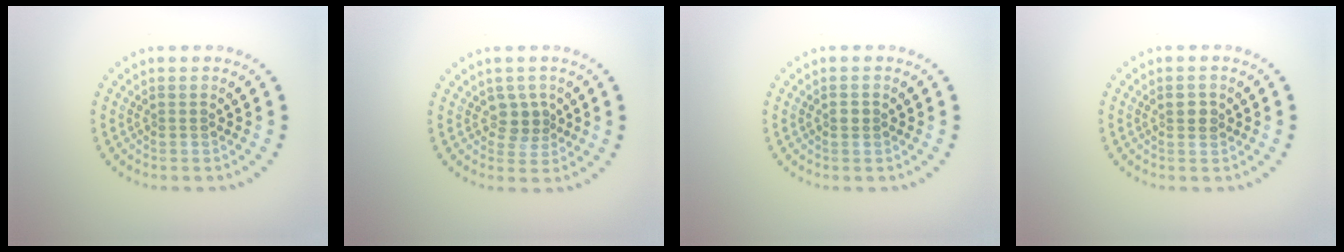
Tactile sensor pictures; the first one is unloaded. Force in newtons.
{"total": 2.0, "press": 1.6, "slide": 1.2}
{"total": 1.0, "press": 1.0, "slide": 0.1}
{"total": 1.4, "press": 1.3, "slide": 0.3}